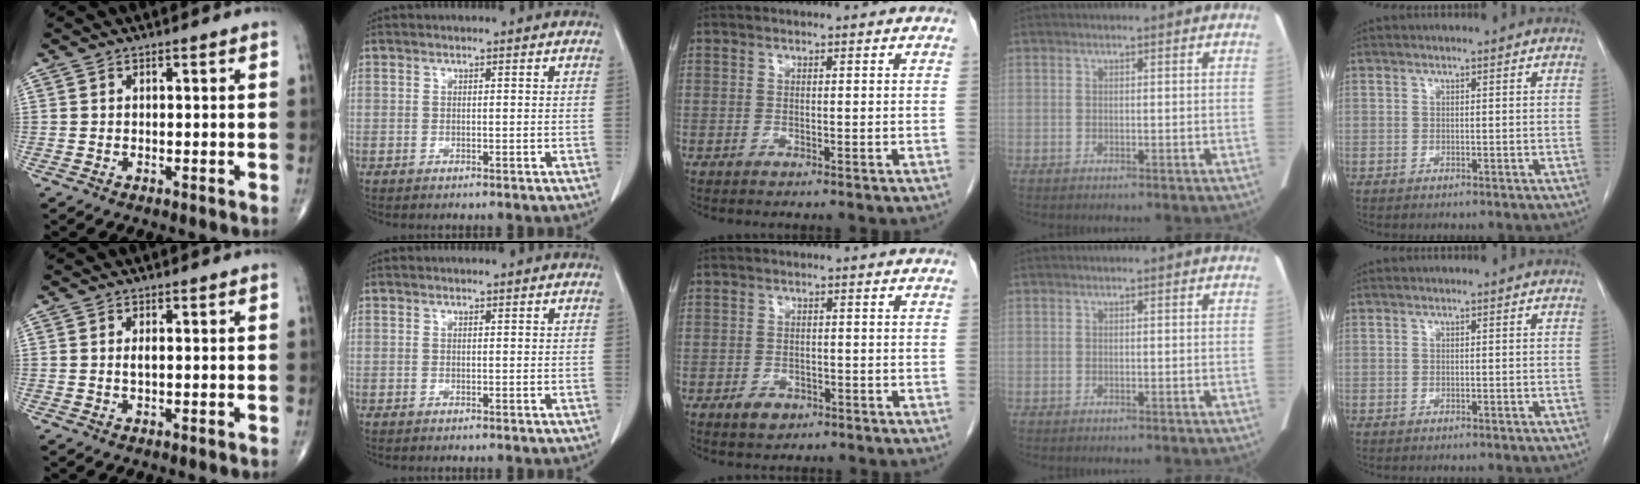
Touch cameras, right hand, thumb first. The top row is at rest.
{"thumb": {"total": 1.2, "force": [0.1, 0.5, 1.1], "torque": [-0.021, -0.002, 0.003]}, "middle": {"total": 2.5, "force": [-1.5, 1.6, 1.1], "torque": [-0.020, 0.002, -0.014]}}